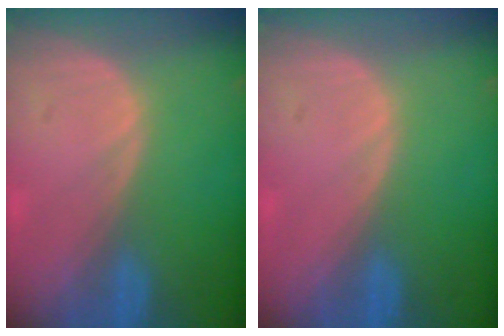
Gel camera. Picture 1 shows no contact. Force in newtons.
{"total": 0.0}